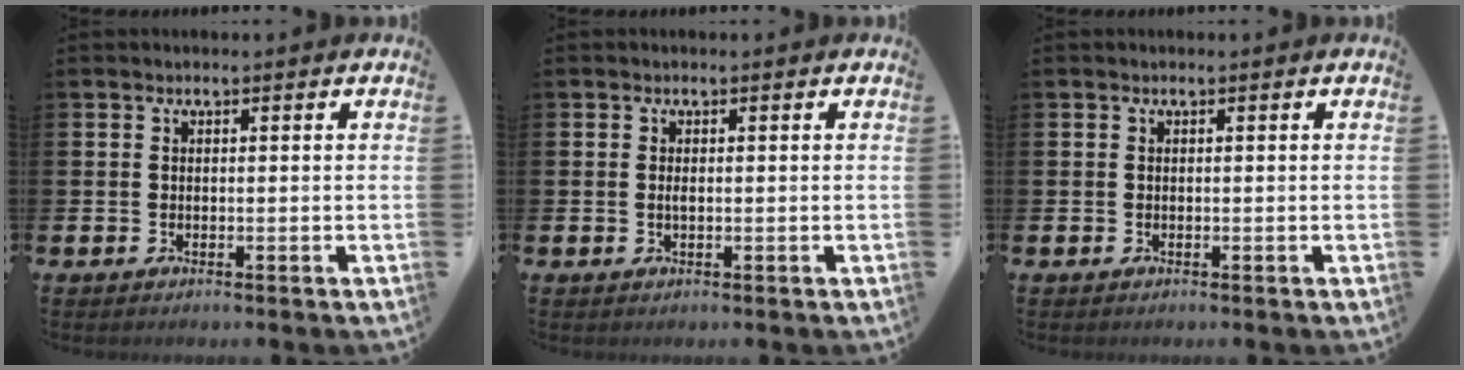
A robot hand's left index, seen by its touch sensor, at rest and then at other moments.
{"total": 0.6, "force": [0.0, 0.2, 0.6], "torque": [-0.017, 0.001, 0.001]}
{"total": 0.0}